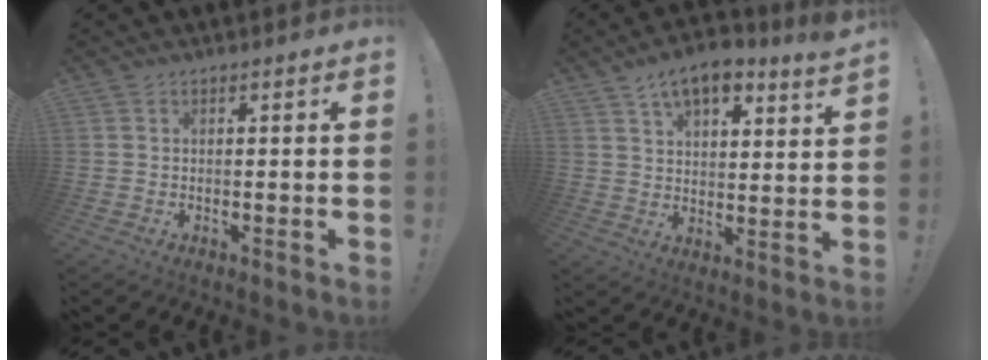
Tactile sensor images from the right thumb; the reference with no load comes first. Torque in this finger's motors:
{"motor_torque": [-0.10, 0.72, 0.09, 0.22, 0.09]}